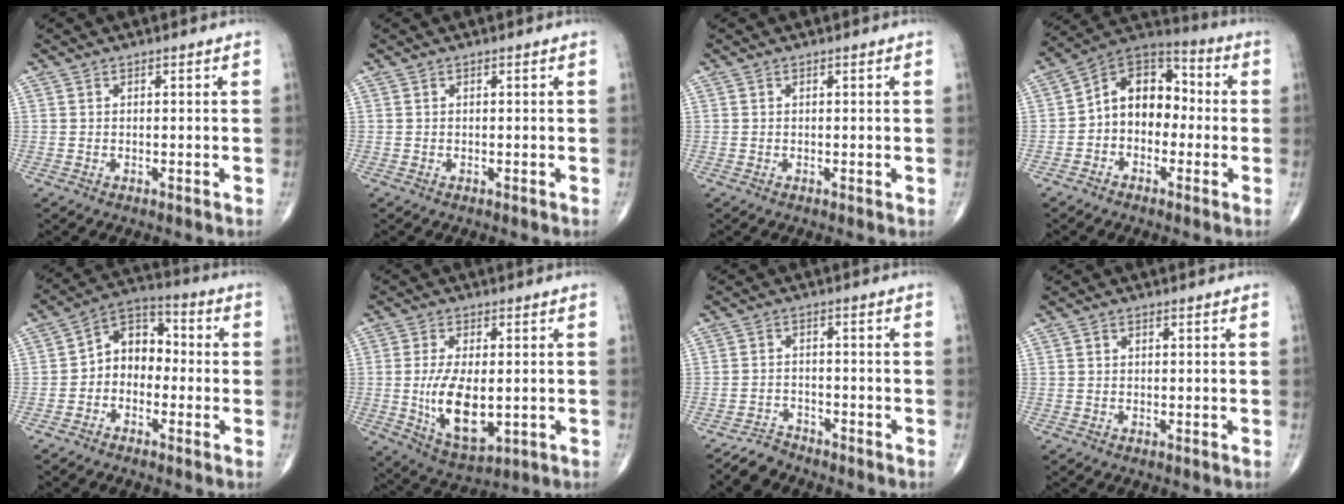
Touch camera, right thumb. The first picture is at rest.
{"total": 0.0}
{"total": 0.0}
{"total": 12.0, "force": [-1.0, 8.8, 8.1], "torque": [-0.089, 0.047, -0.036]}
{"total": 8.6, "force": [-1.4, 6.6, 5.3], "torque": [-0.051, 0.040, -0.045]}
{"total": 11.9, "force": [-1.0, 5.9, 10.2], "torque": [-0.182, -0.019, -0.005]}
{"total": 3.3, "force": [-3.2, 0.9, -0.4], "torque": [0.006, 0.008, -0.061]}
{"total": 0.6, "force": [0.3, 0.5, 0.0], "torque": [0.004, 0.001, 0.004]}